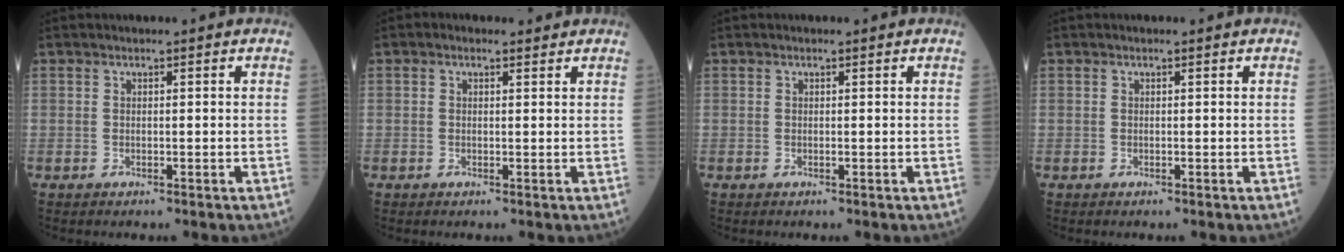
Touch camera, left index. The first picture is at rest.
{"total": 1.2, "force": [0.7, 0.7, 0.5], "torque": [-0.015, 0.009, 0.009]}
{"total": 0.0}
{"total": 0.0}